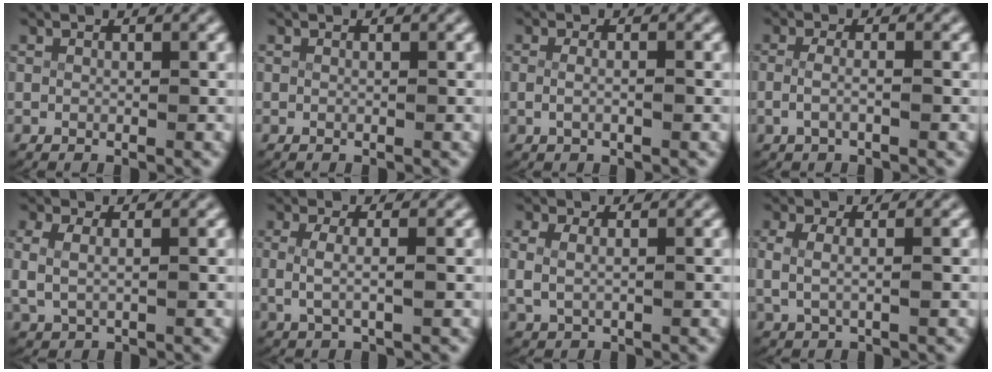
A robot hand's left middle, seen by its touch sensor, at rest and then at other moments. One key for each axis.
{"total": 0.0}
{"total": 1.5, "fx": -0.6, "fy": 0.5, "fz": 1.2, "tx": -0.037, "ty": -0.008, "tz": -0.006}
{"total": 1.7, "fx": -0.8, "fy": 0.4, "fz": 1.4, "tx": -0.043, "ty": -0.011, "tz": -0.008}
{"total": 3.4, "fx": 0.6, "fy": 2.6, "fz": 2.1, "tx": -0.065, "ty": -0.006, "tz": 0.016}
{"total": 2.6, "fx": 0.1, "fy": 0.9, "fz": 2.5, "tx": -0.063, "ty": -0.008, "tz": 0.009}
{"total": 2.8, "fx": 0.5, "fy": 2.1, "fz": 1.7, "tx": -0.053, "ty": -0.006, "tz": 0.016}
{"total": 3.2, "fx": 0.5, "fy": 2.0, "fz": 2.4, "tx": -0.063, "ty": -0.002, "tz": 0.012}